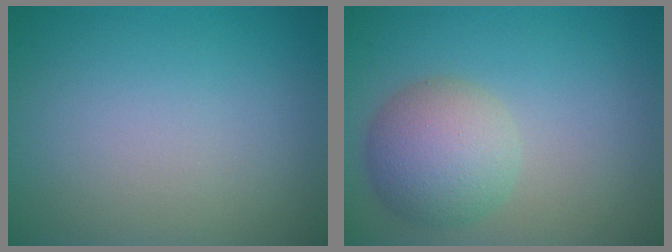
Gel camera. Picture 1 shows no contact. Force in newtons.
{"total": 5.2, "press": 5.2, "slide": 0.3}